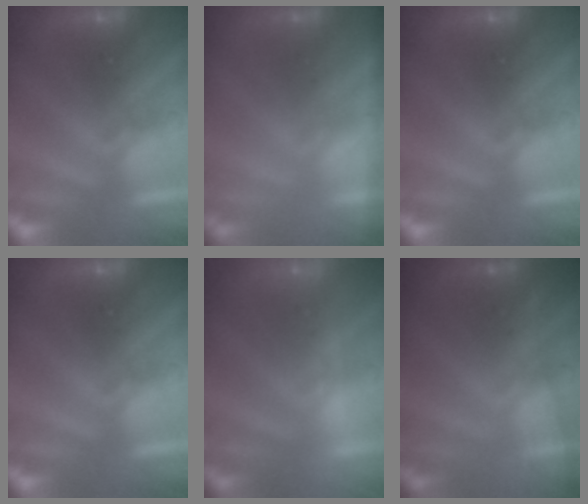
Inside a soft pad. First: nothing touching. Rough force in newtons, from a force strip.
{"total": 1.7}
{"total": 0.0}
{"total": 0.0}
{"total": 2.0}
{"total": 1.6}